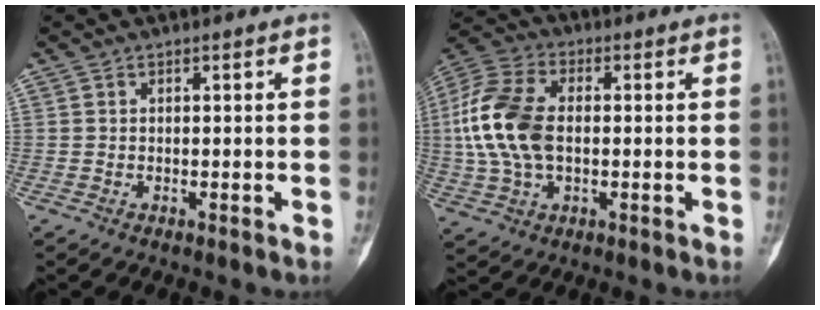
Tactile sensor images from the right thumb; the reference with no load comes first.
{"total": 14.9, "force": [0.4, 9.1, 11.9], "torque": [-0.258, 0.019, 0.005]}